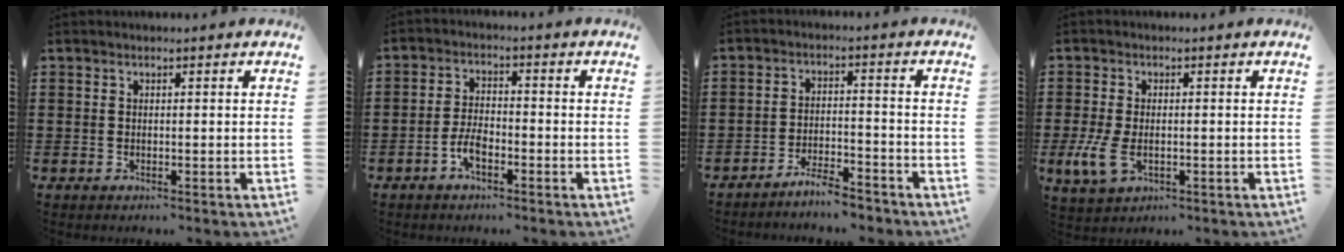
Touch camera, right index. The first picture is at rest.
{"total": 4.3, "force": [-2.1, 1.9, 3.3], "torque": [-0.085, -0.002, -0.047]}
{"total": 4.7, "force": [-4.5, 0.4, 1.2], "torque": [-0.022, 0.007, -0.089]}
{"total": 5.1, "force": [-1.0, 2.8, 4.2], "torque": [-0.108, -0.009, -0.025]}